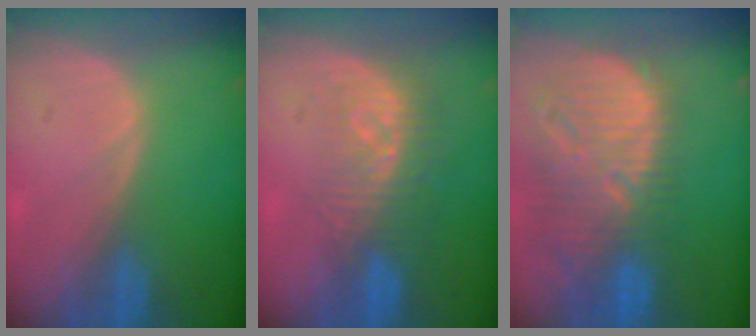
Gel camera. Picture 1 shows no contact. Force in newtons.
{"total": 8.3, "press": 7.3, "slide": 3.9}
{"total": 13.3, "press": 11.5, "slide": 6.7}